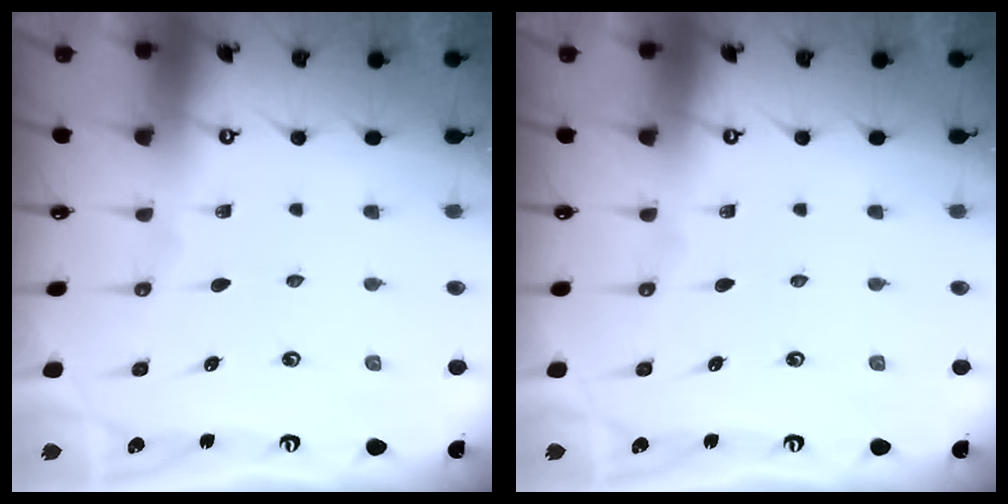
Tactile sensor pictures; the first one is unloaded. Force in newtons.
{"total": 0.0}